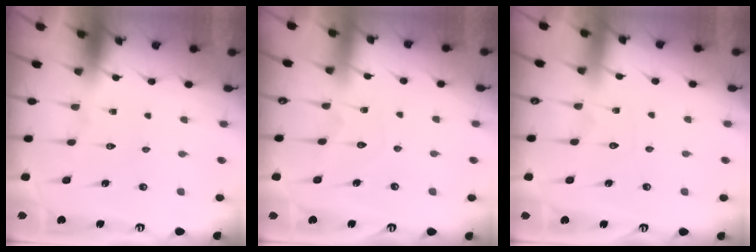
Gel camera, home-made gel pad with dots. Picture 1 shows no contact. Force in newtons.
{"total": 4.8, "press": 4.8, "slide": 0.2}
{"total": 3.1, "press": 3.1, "slide": 0.4}